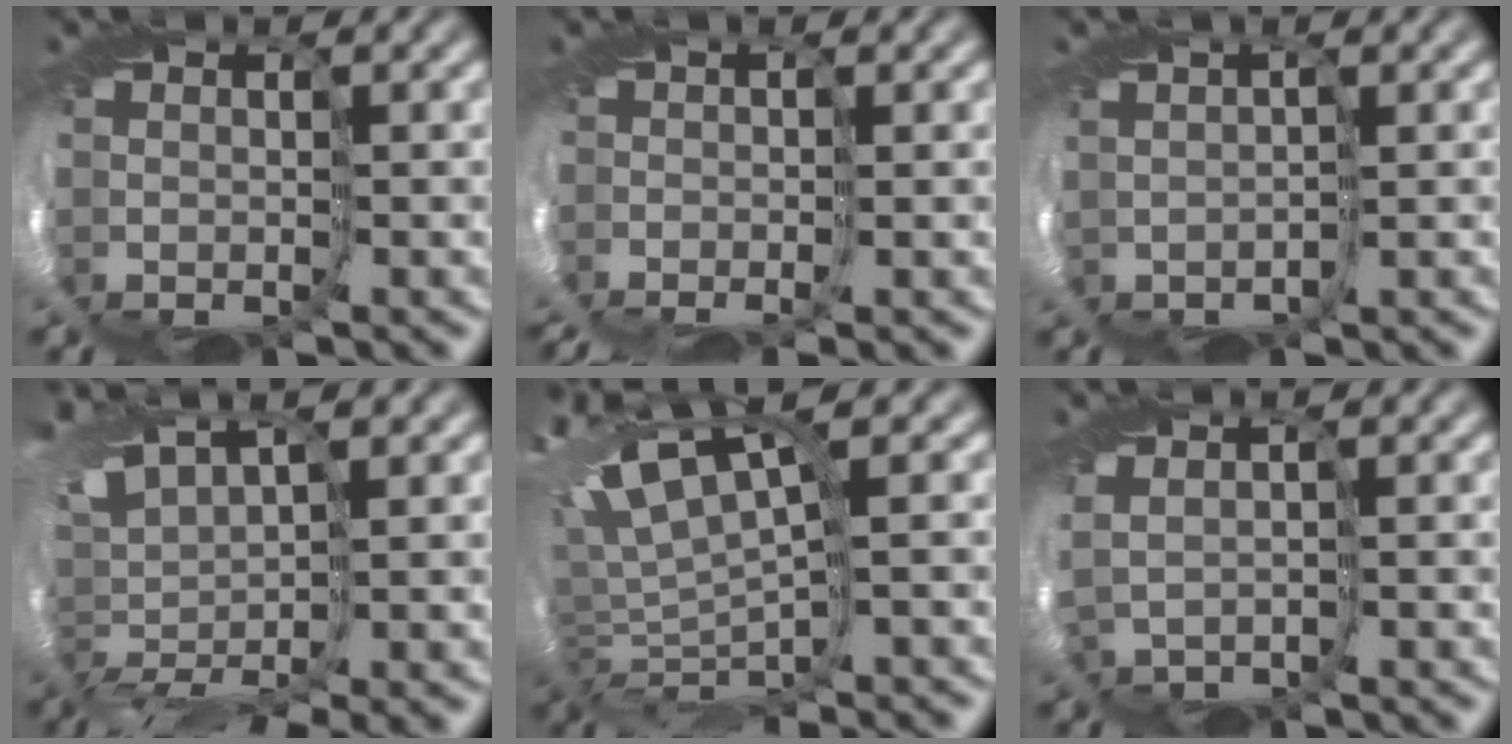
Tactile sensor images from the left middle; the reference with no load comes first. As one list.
[{"total": 3.5, "force": [-1.7, 0.7, 3.0], "torque": [-0.054, -0.003, -0.031]}, {"total": 1.3, "force": [1.0, 0.5, 0.7], "torque": [-0.009, 0.014, 0.003]}, {"total": 7.1, "force": [0.1, 2.0, 6.8], "torque": [-0.159, -0.005, 0.003]}, {"total": 7.1, "force": [1.1, 2.2, 6.7], "torque": [-0.153, 0.002, 0.048]}, {"total": 2.7, "force": [0.9, 1.7, 2.0], "torque": [-0.058, 0.011, 0.015]}]